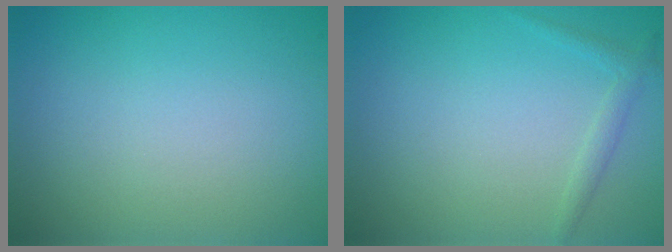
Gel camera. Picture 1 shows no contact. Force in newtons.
{"total": 1.0, "press": 1.0, "slide": 0.0}